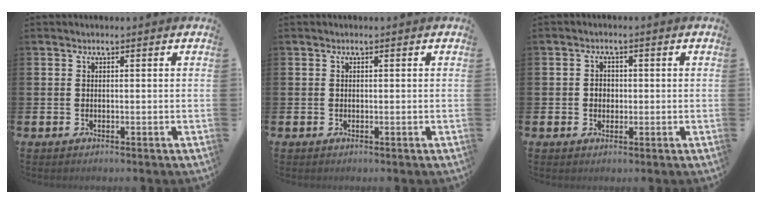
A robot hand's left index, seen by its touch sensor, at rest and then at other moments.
{"total": 0.0}
{"total": 2.0, "force": [0.0, 1.8, 0.8], "torque": [0.004, 0.001, -0.009]}